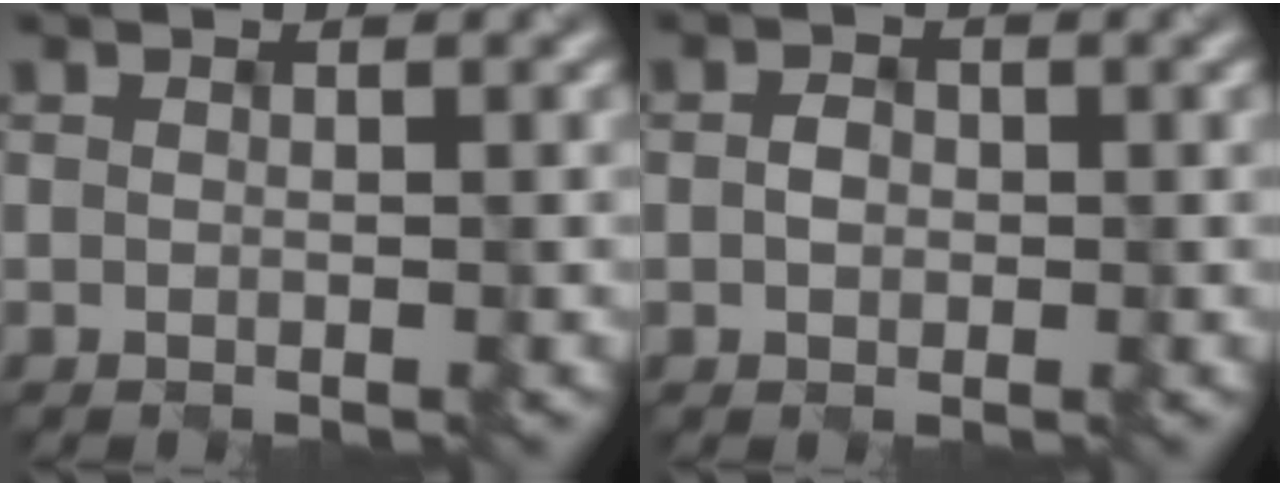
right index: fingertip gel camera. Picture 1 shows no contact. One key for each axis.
{"total": 1.1, "fx": -0.3, "fy": 0.9, "fz": 0.5, "tx": -0.013, "ty": 0.000, "tz": -0.002}